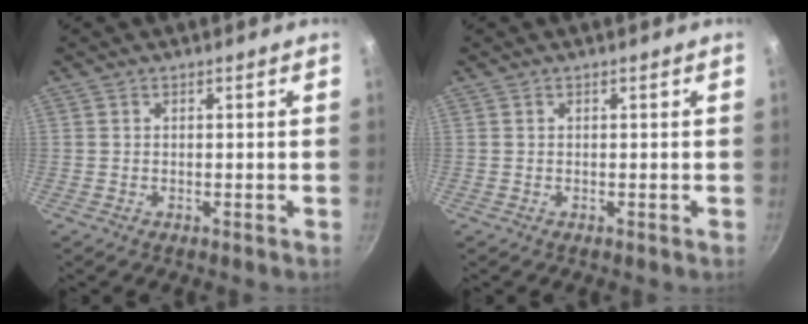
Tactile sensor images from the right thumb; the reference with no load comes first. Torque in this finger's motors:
{"motor_torque": [0.00, 0.00, 0.08, 0.01, 0.00]}